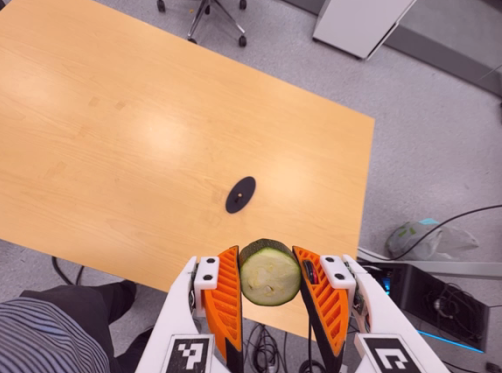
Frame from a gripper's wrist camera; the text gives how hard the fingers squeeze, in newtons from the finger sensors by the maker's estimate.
{"total": 11.3, "left": 12.6, "right": 9.9}